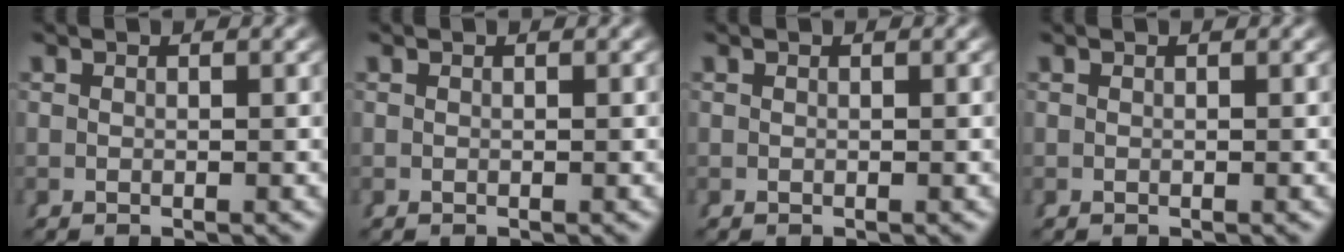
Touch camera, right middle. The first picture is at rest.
{"total": 0.0}
{"total": 0.0}
{"total": 0.0}